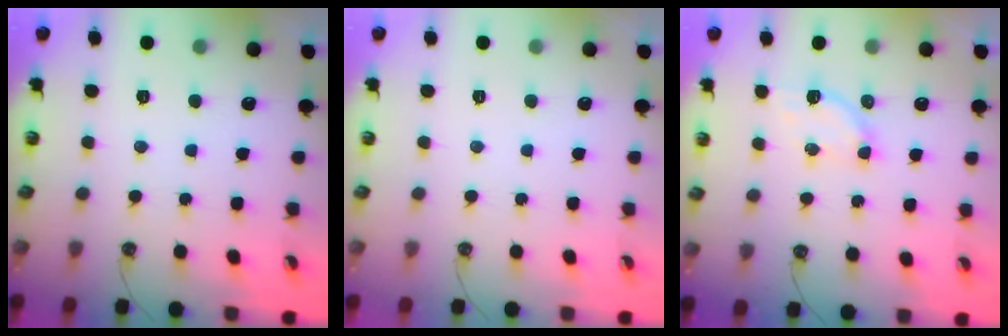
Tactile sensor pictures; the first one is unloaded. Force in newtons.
{"total": 0.0}
{"total": 4.0, "press": 3.9, "slide": 0.6}